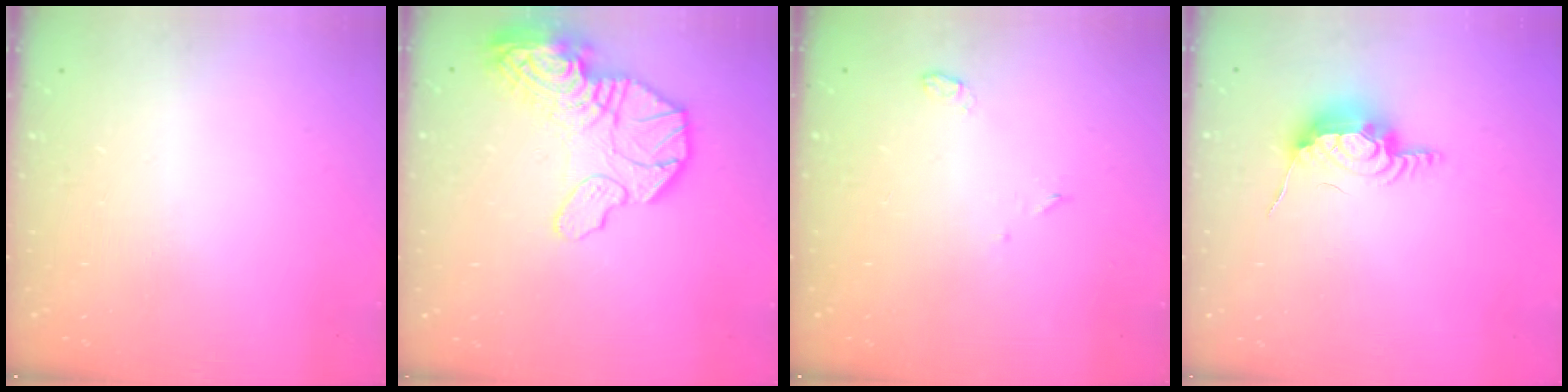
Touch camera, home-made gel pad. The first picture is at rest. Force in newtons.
{"total": 20.9, "press": 20.8, "slide": 2.2}
{"total": 3.0, "press": 2.9, "slide": 0.6}
{"total": 10.0, "press": 10.0, "slide": 1.0}